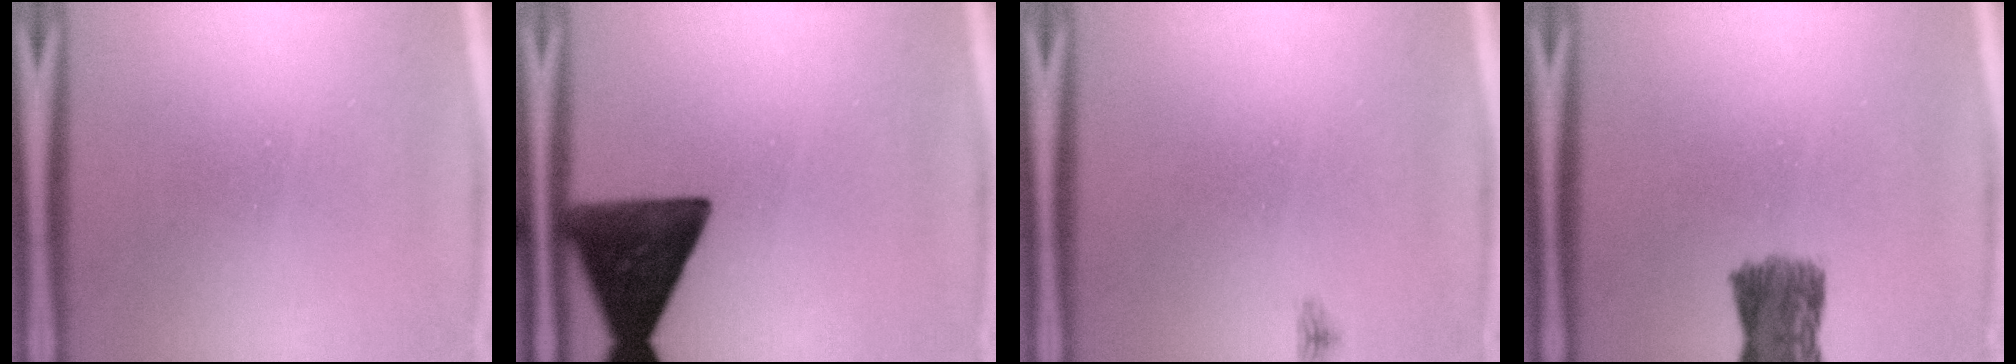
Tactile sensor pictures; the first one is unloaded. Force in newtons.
{"total": 14.5}
{"total": 0.9}
{"total": 7.4}